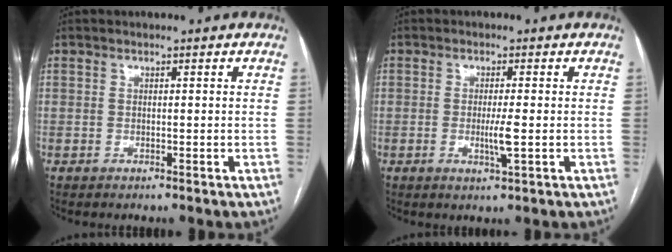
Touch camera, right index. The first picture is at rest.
{"total": 3.2, "force": [-0.5, 0.0, 3.2], "torque": [-0.064, -0.008, -0.008]}